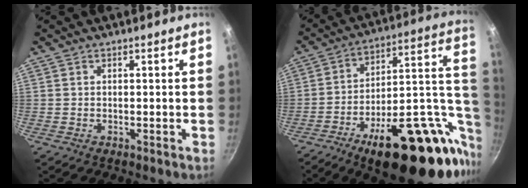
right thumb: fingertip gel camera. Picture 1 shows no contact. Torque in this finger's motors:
{"motor_torque": [3.87, 1.14, 1.86, -0.91, 0.57]}